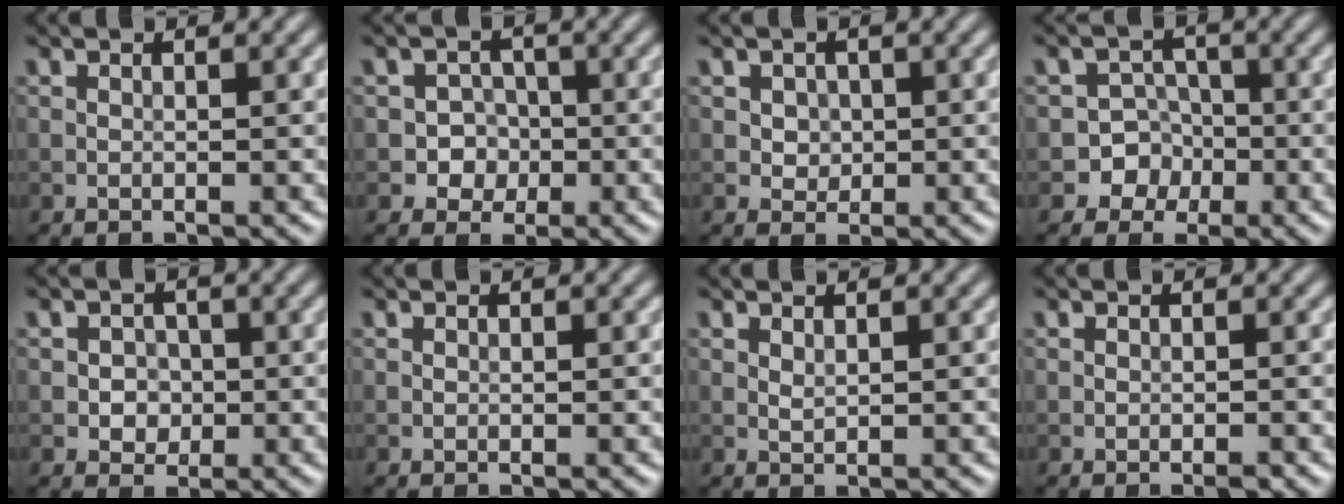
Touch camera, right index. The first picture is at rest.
{"total": 2.7, "force": [-0.7, 2.5, 0.7], "torque": [0.008, 0.002, -0.024]}
{"total": 1.7, "force": [0.3, 1.5, 0.7], "torque": [-0.011, -0.001, 0.011]}
{"total": 4.2, "force": [-1.8, 3.8, 0.4], "torque": [0.032, 0.005, -0.047]}
{"total": 2.0, "force": [-0.3, 1.8, 0.8], "torque": [0.000, -0.001, -0.010]}
{"total": 0.0}
{"total": 0.6, "force": [0.4, 0.2, 0.4], "torque": [-0.012, -0.002, 0.009]}
{"total": 0.7, "force": [-0.5, 0.1, 0.5], "torque": [-0.005, 0.000, -0.007]}